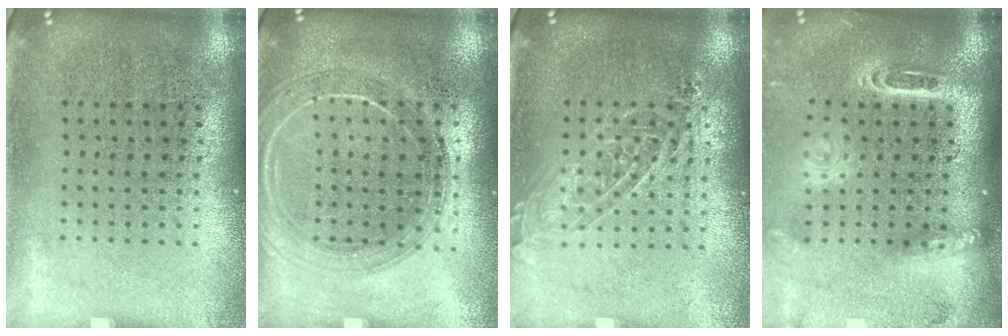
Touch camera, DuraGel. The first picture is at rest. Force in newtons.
{"total": 1.7, "press": 1.6, "slide": 0.5}
{"total": 1.3, "press": 1.1, "slide": 0.5}
{"total": 2.5, "press": 1.8, "slide": 1.8}